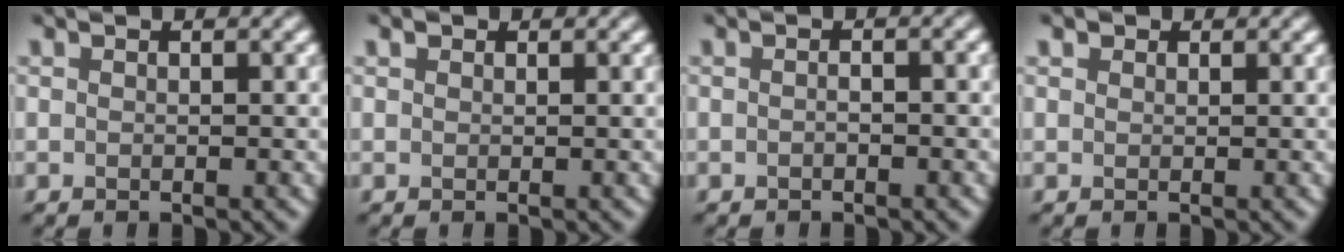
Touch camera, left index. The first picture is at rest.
{"total": 0.5, "force": [0.4, 0.4, 0.1], "torque": [-0.005, -0.001, 0.004]}
{"total": 0.9, "force": [-0.4, 0.2, 0.7], "torque": [-0.018, 0.001, -0.007]}
{"total": 1.0, "force": [0.7, 0.7, 0.3], "torque": [-0.008, -0.005, 0.009]}